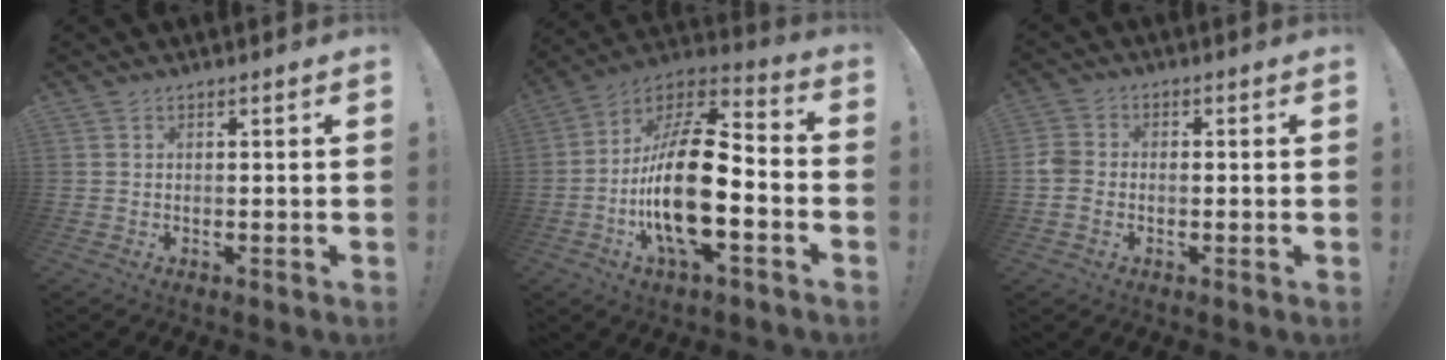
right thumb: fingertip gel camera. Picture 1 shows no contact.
{"total": 23.7, "force": [-5.0, 9.6, 21.1], "torque": [-0.405, 0.025, -0.082]}
{"total": 5.1, "force": [-1.4, 4.1, 2.6], "torque": [-0.056, 0.005, -0.028]}